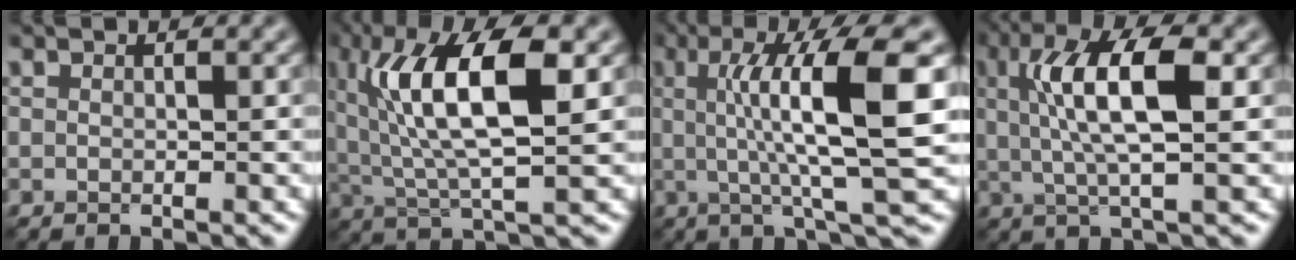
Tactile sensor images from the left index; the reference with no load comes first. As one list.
[{"total": 9.7, "force": [2.5, 2.9, 8.9], "torque": [-0.156, 0.003, 0.045]}, {"total": 10.8, "force": [1.5, 2.3, 10.5], "torque": [-0.150, 0.003, 0.027]}, {"total": 7.1, "force": [1.4, 2.0, 6.6], "torque": [-0.123, 0.010, 0.022]}]